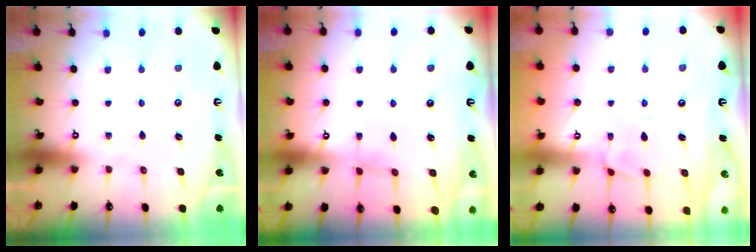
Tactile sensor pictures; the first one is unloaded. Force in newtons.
{"total": 1.2, "press": 1.2, "slide": 0.4}
{"total": 2.7, "press": 2.4, "slide": 1.2}